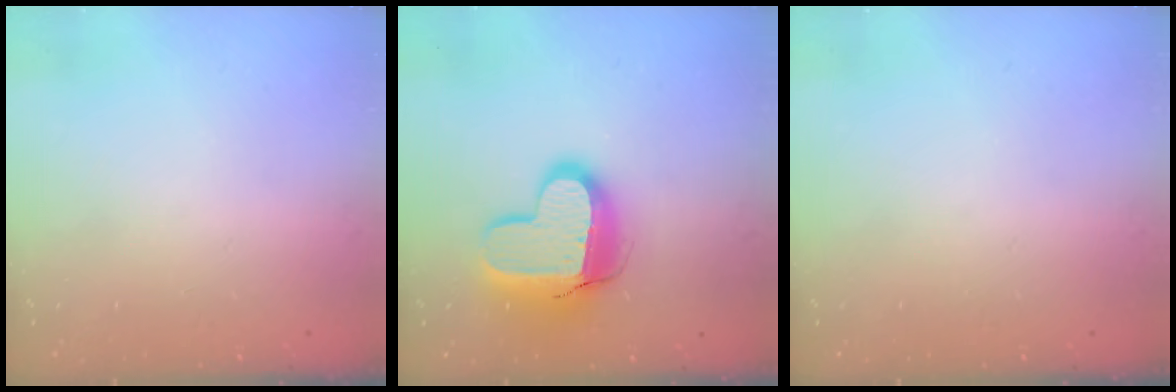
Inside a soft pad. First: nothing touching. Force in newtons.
{"total": 14.6, "press": 14.5, "slide": 1.1}
{"total": 0.0}